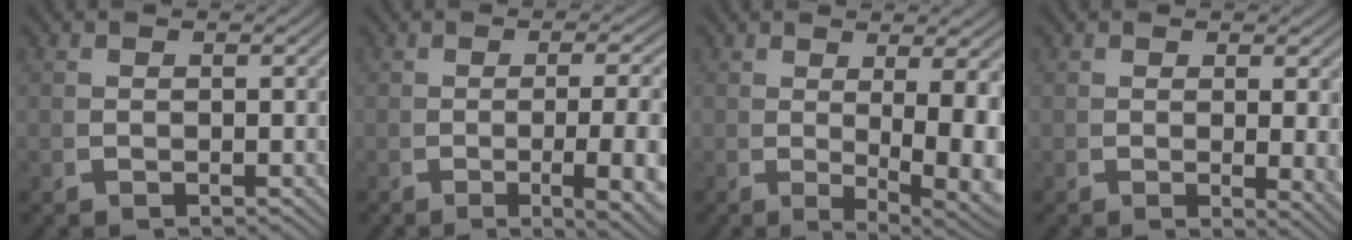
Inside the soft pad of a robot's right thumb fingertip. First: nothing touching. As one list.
[{"total": 6.5, "force": [-2.1, 2.0, 5.8], "torque": [-0.089, -0.006, -0.026]}, {"total": 7.3, "force": [-0.4, 2.9, 6.7], "torque": [-0.098, -0.022, 0.010]}, {"total": 3.0, "force": [0.1, 0.8, 2.9], "torque": [-0.044, -0.012, 0.009]}]